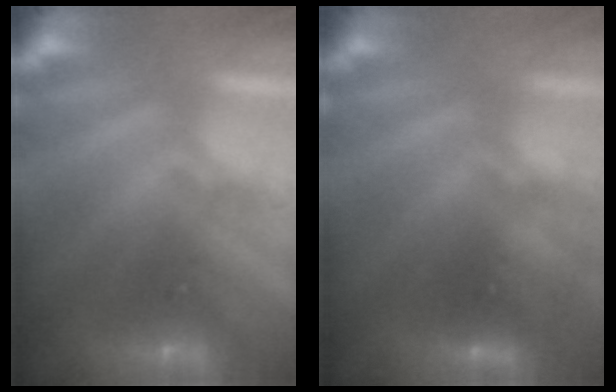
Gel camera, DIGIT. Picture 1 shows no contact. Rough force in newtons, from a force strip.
{"total": 2.8}